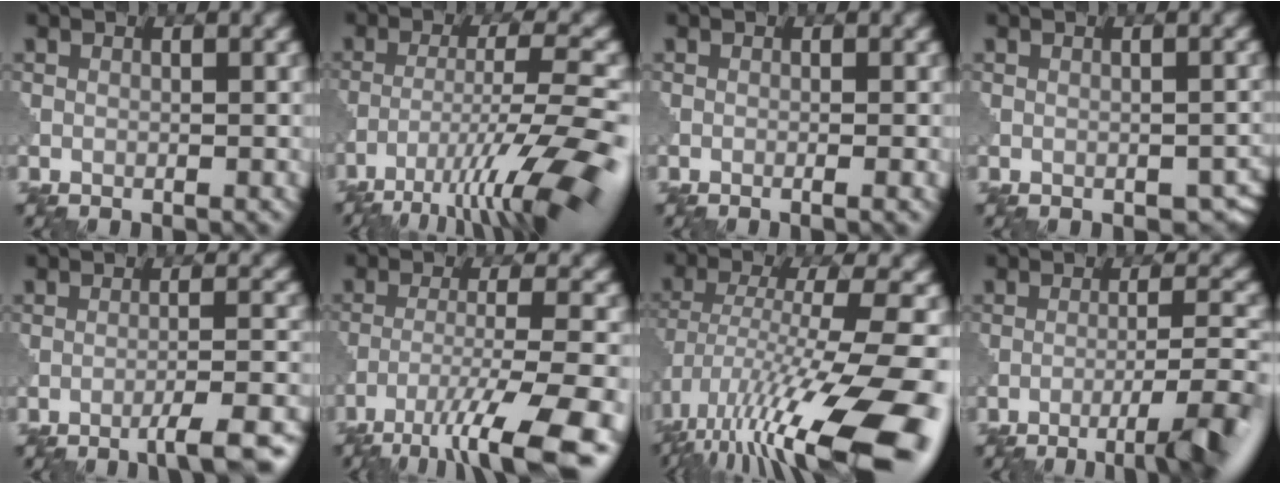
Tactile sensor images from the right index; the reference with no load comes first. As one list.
[{"total": 11.9, "force": [-7.4, 2.1, 9.1], "torque": [-0.150, 0.001, -0.115]}, {"total": 1.1, "force": [-0.3, 0.2, 1.1], "torque": [-0.012, -0.001, -0.010]}, {"total": 2.9, "force": [-0.9, 1.8, 2.0], "torque": [-0.023, -0.014, -0.002]}, {"total": 5.7, "force": [-3.9, 0.8, 4.0], "torque": [-0.054, 0.009, -0.062]}, {"total": 11.3, "force": [-7.7, 2.0, 8.0], "torque": [-0.134, -0.005, -0.124]}, {"total": 15.7, "force": [-7.7, 3.9, 13.1], "torque": [-0.240, -0.009, -0.119]}, {"total": 7.3, "force": [-4.3, 1.1, 5.8], "torque": [-0.080, 0.010, -0.068]}]